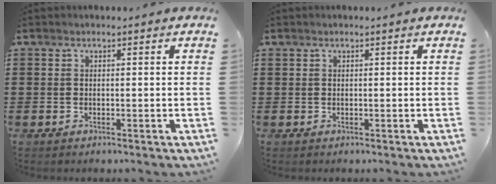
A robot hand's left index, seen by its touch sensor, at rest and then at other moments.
{"total": 0.0}